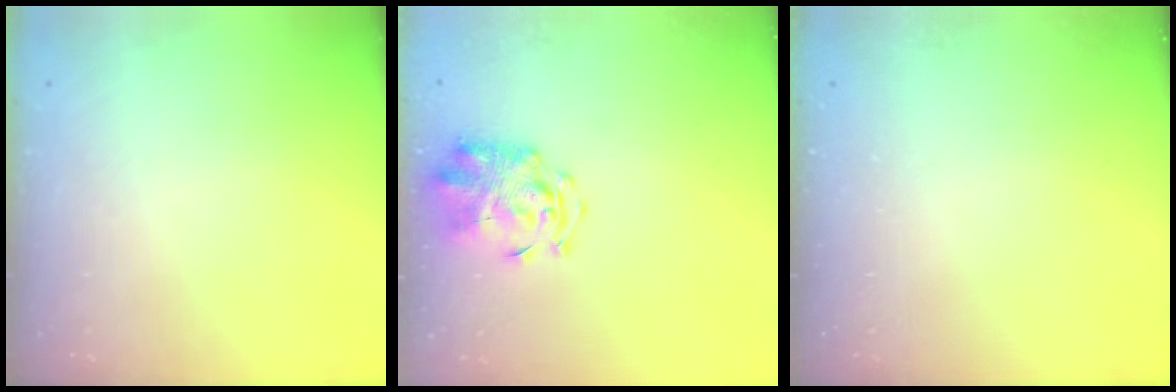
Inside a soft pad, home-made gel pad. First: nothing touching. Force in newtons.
{"total": 3.3, "press": 3.2, "slide": 0.8}
{"total": 0.0}